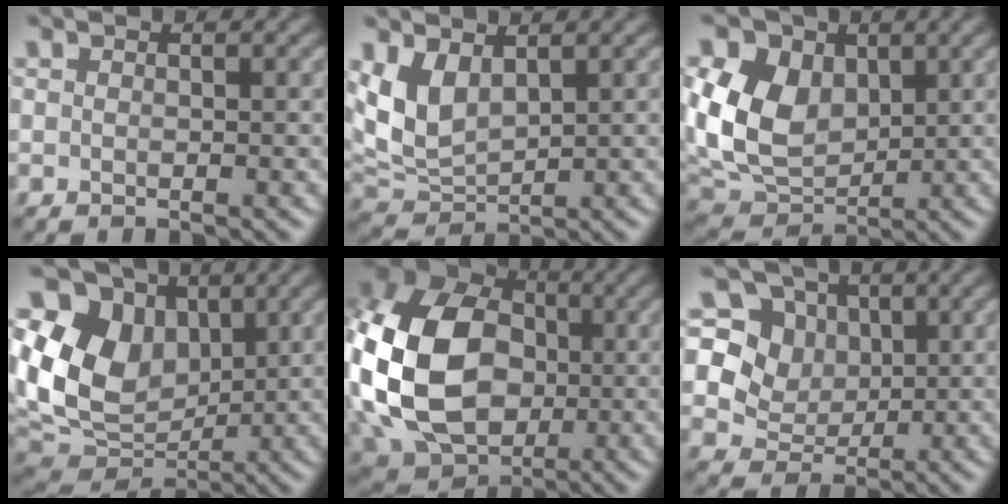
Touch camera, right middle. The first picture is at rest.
{"total": 4.7, "force": [1.6, 2.8, 3.4], "torque": [-0.079, -0.004, 0.038]}
{"total": 10.3, "force": [2.0, 7.6, 6.7], "torque": [-0.177, 0.008, 0.039]}
{"total": 11.8, "force": [2.6, 9.0, 7.2], "torque": [-0.164, 0.005, 0.040]}
{"total": 16.1, "force": [-0.9, 12.1, 10.6], "torque": [-0.254, -0.003, -0.025]}
{"total": 7.1, "force": [2.4, 6.1, 2.8], "torque": [-0.049, 0.003, 0.031]}